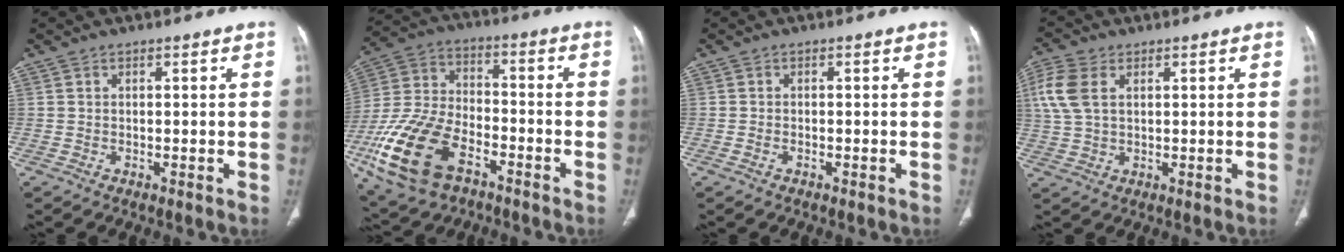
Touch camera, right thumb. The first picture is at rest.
{"total": 19.6, "force": [-9.3, 11.1, 13.1], "torque": [-0.280, 0.035, -0.170]}
{"total": 0.8, "force": [-0.5, 0.5, 0.5], "torque": [-0.015, 0.003, -0.008]}
{"total": 7.6, "force": [2.3, 4.6, 5.6], "torque": [-0.146, 0.010, 0.047]}